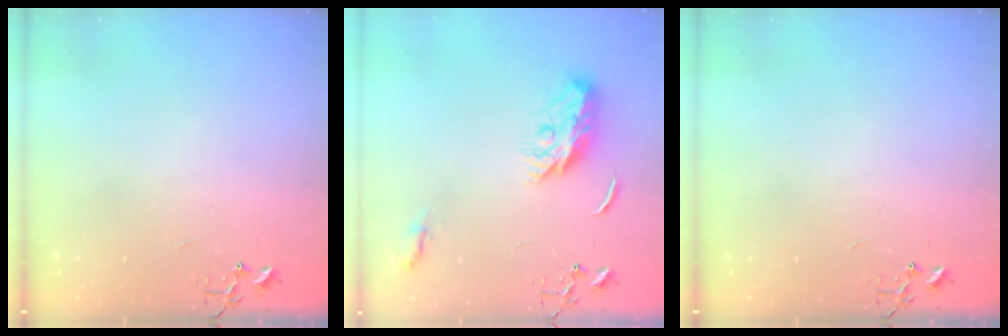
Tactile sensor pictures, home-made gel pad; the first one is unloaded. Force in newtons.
{"total": 10.2, "press": 10.2, "slide": 0.1}
{"total": 0.0}